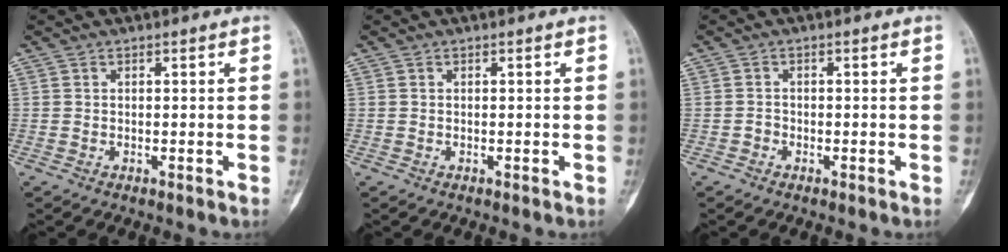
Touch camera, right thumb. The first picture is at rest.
{"total": 0.0}
{"total": 1.0, "force": [-0.6, 0.8, 0.2], "torque": [0.001, 0.004, -0.017]}